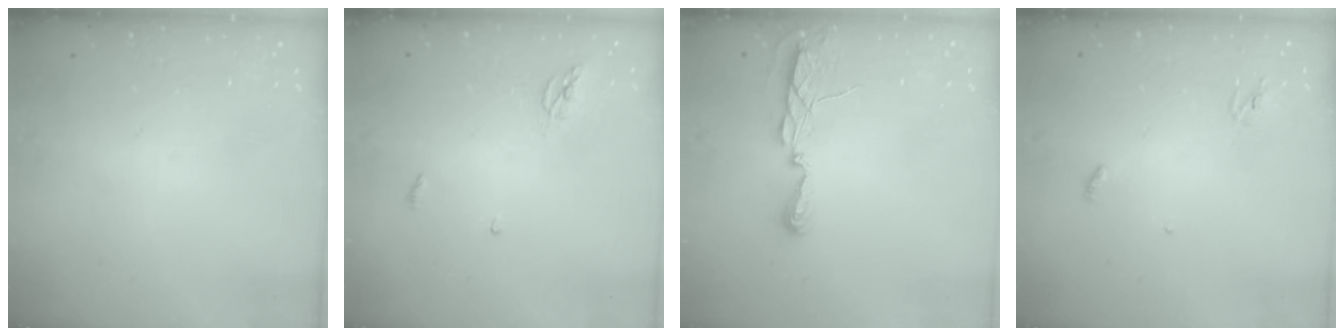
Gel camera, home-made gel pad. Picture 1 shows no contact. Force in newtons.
{"total": 3.6, "press": 3.6, "slide": 0.3}
{"total": 5.5, "press": 5.5, "slide": 0.6}
{"total": 2.9, "press": 2.9, "slide": 0.2}